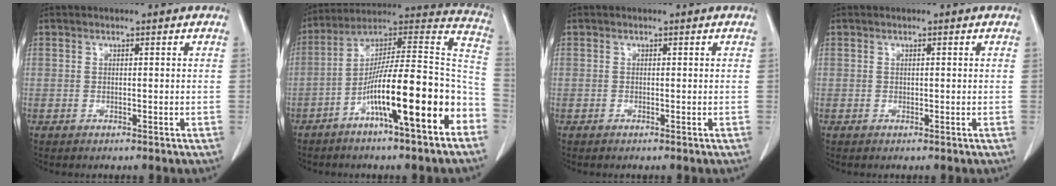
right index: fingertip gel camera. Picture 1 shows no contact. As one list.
[{"total": 19.9, "force": [-8.6, 2.0, 17.8], "torque": [-0.260, 0.018, -0.140]}, {"total": 0.0}, {"total": 0.0}]